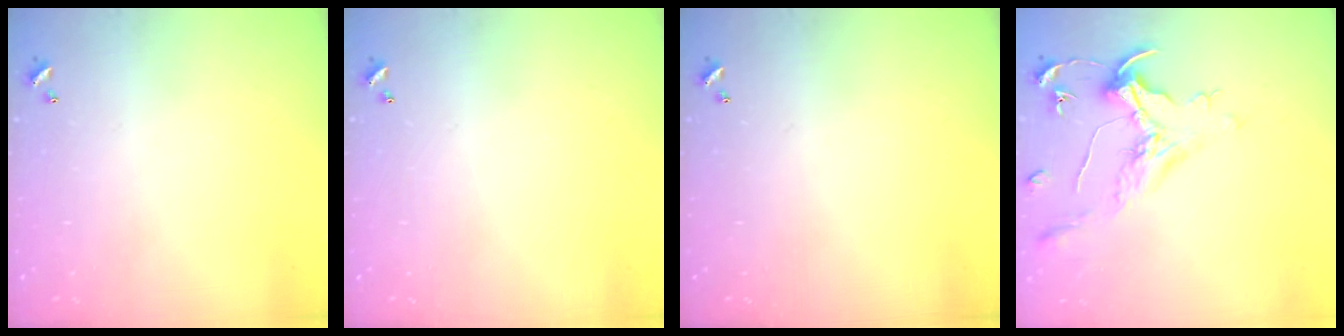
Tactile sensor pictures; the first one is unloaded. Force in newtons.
{"total": 0.0}
{"total": 0.0}
{"total": 1.6, "press": 1.4, "slide": 0.7}